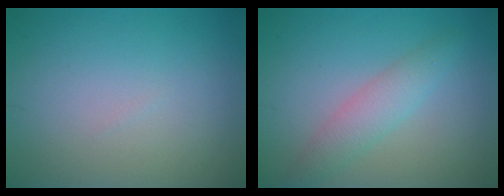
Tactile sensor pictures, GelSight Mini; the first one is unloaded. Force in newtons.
{"total": 2.8, "press": 2.8, "slide": 0.1}